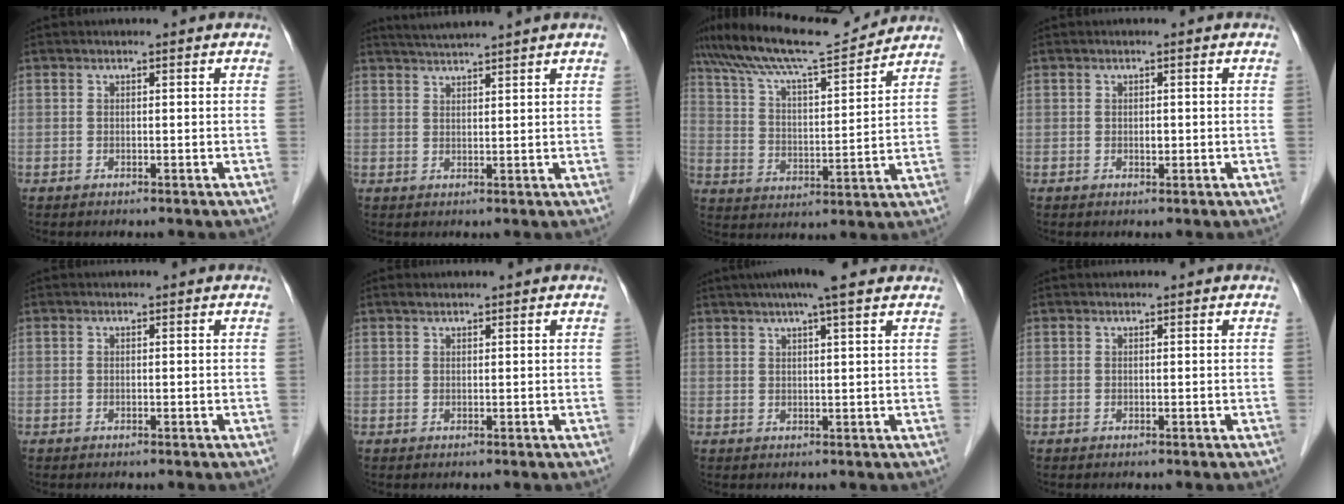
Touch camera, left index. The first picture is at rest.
{"total": 5.0, "force": [4.5, -1.3, 1.8], "torque": [-0.031, 0.017, 0.077]}
{"total": 15.1, "force": [13.9, 0.7, 6.0], "torque": [-0.117, 0.013, 0.232]}
{"total": 0.7, "force": [0.0, 0.4, 0.6], "torque": [-0.009, 0.000, 0.001]}
{"total": 0.0}
{"total": 0.7, "force": [0.7, 0.1, 0.2], "torque": [-0.010, 0.008, 0.018]}
{"total": 8.2, "force": [6.4, 0.2, 5.2], "torque": [-0.081, 0.033, 0.088]}
{"total": 0.0}